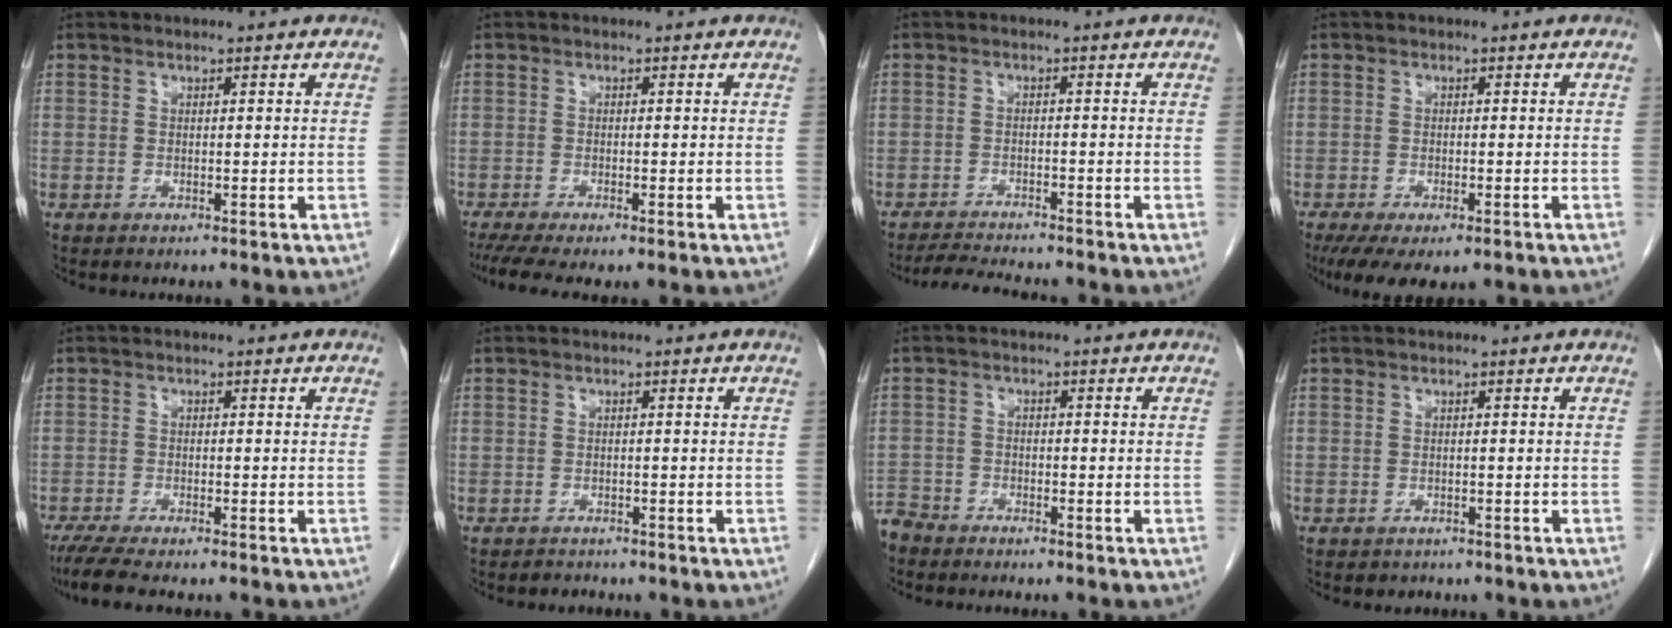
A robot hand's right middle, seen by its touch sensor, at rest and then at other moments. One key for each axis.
{"total": 5.2, "fx": -3.9, "fy": 0.5, "fz": 3.4, "tx": -0.054, "ty": -0.013, "tz": -0.066}
{"total": 5.7, "fx": -5.4, "fy": 0.1, "fz": 1.8, "tx": -0.030, "ty": -0.016, "tz": -0.088}
{"total": 8.7, "fx": -6.0, "fy": 3.3, "fz": 5.4, "tx": -0.084, "ty": -0.014, "tz": -0.089}
{"total": 5.9, "fx": -4.9, "fy": 0.6, "fz": 3.3, "tx": -0.057, "ty": -0.016, "tz": -0.080}
{"total": 1.3, "fx": -1.1, "fy": 0.7, "fz": -0.3, "tx": -0.003, "ty": 0.000, "tz": -0.019}
{"total": 4.0, "fx": -3.8, "fy": 1.2, "fz": 0.0, "tx": 0.002, "ty": -0.006, "tz": -0.077}
{"total": 1.4, "fx": -1.1, "fy": 0.9, "fz": 0.0, "tx": -0.008, "ty": 0.001, "tz": -0.016}